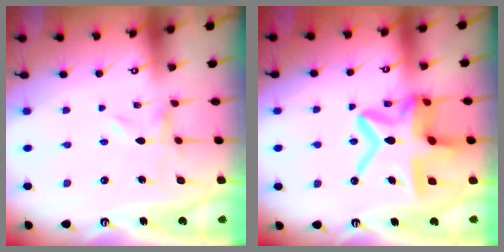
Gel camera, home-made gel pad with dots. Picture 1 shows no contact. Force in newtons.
{"total": 20.9, "press": 20.8, "slide": 1.8}